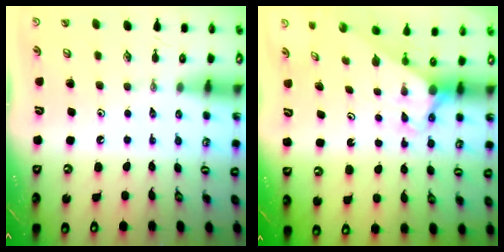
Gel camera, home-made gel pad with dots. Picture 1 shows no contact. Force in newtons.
{"total": 2.9, "press": 2.9, "slide": 0.0}